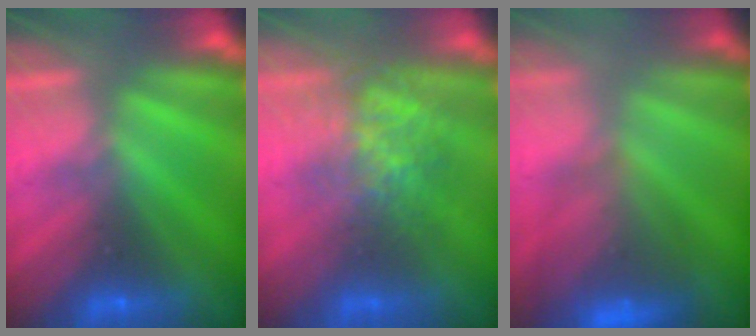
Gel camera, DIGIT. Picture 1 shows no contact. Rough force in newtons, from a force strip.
{"total": 3.6}
{"total": 6.0}